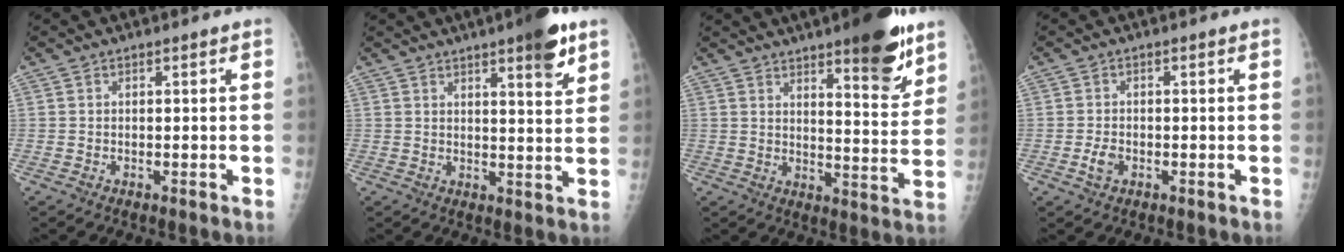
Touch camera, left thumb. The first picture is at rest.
{"total": 8.6, "force": [5.1, 1.6, 6.7], "torque": [-0.081, -0.025, 0.067]}
{"total": 14.2, "force": [9.1, 3.6, 10.3], "torque": [-0.113, -0.057, 0.132]}
{"total": 2.4, "force": [-0.9, 1.6, 1.6], "torque": [-0.030, 0.002, -0.016]}